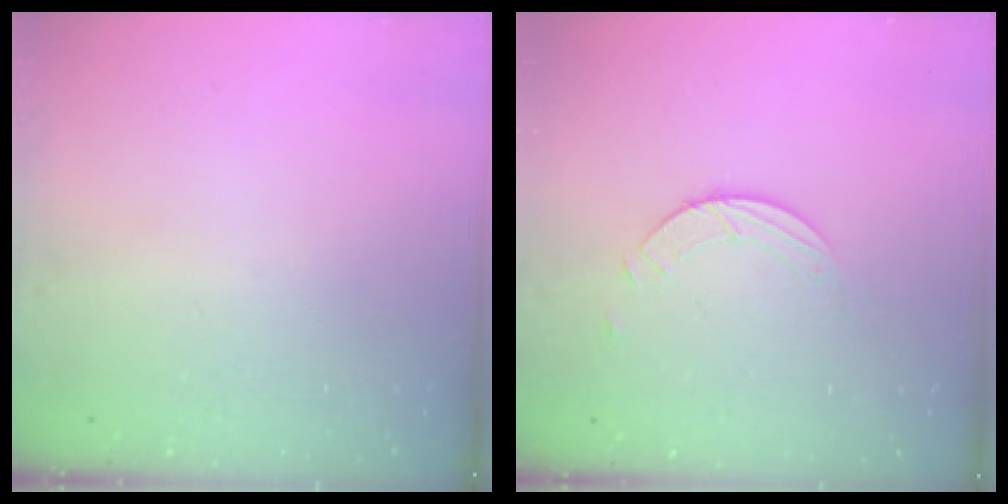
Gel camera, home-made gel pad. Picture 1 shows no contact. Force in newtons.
{"total": 2.6, "press": 2.6, "slide": 0.3}